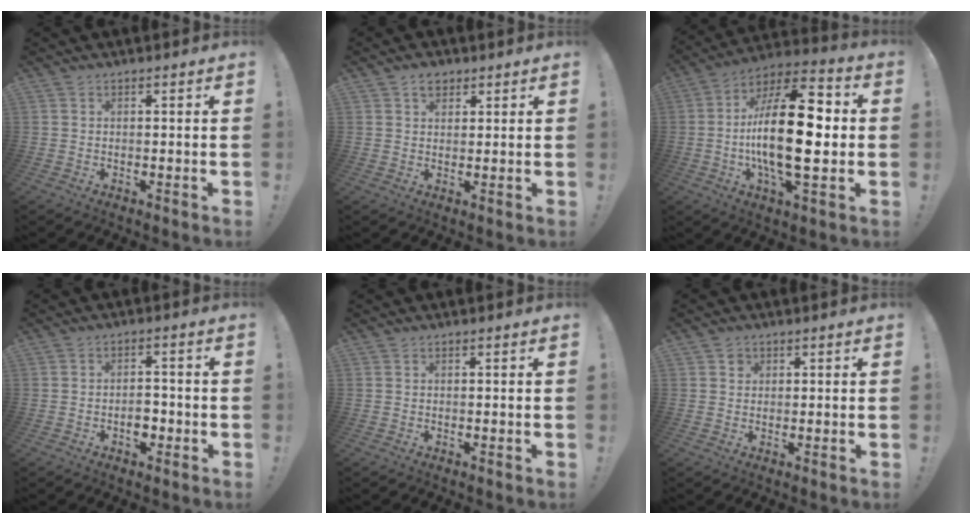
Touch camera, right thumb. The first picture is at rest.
{"total": 3.9, "force": [2.7, 2.6, 1.3], "torque": [-0.001, -0.010, 0.045]}
{"total": 24.5, "force": [-1.2, 9.7, 22.5], "torque": [-0.395, -0.003, -0.027]}
{"total": 4.4, "force": [-1.4, 3.2, 2.7], "torque": [-0.028, 0.005, -0.027]}
{"total": 0.0}
{"total": 2.0, "force": [1.0, 1.7, 0.3], "torque": [0.000, -0.003, 0.016]}